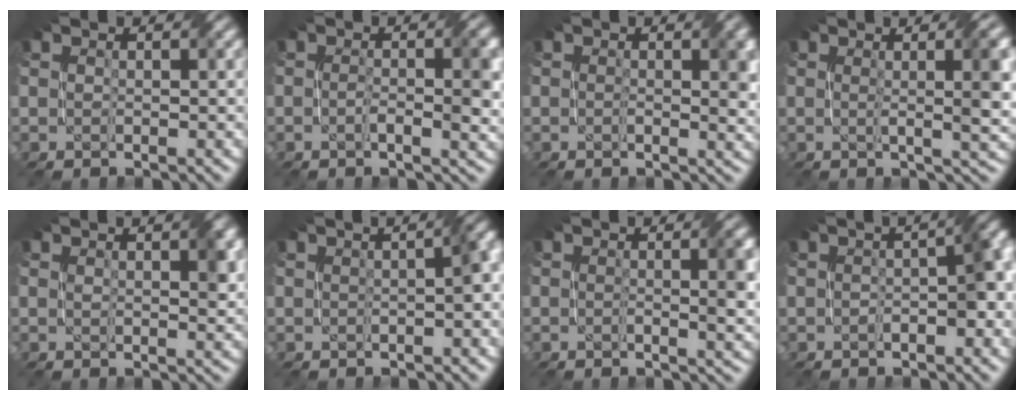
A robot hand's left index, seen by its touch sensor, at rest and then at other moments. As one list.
[{"total": 4.2, "force": [-0.4, 1.1, 4.0], "torque": [-0.066, -0.001, -0.008]}, {"total": 3.1, "force": [0.3, 1.2, 2.8], "torque": [-0.036, 0.000, 0.003]}, {"total": 6.3, "force": [0.9, 1.8, 6.0], "torque": [-0.055, 0.006, 0.013]}, {"total": 2.3, "force": [1.0, 0.6, 1.9], "torque": [-0.024, 0.002, 0.019]}, {"total": 3.8, "force": [0.1, 1.0, 3.7], "torque": [-0.035, 0.015, 0.009]}, {"total": 3.5, "force": [0.3, 0.8, 3.4], "torque": [-0.045, 0.002, 0.002]}, {"total": 4.2, "force": [-0.5, 1.2, 4.0], "torque": [-0.057, 0.012, -0.012]}]